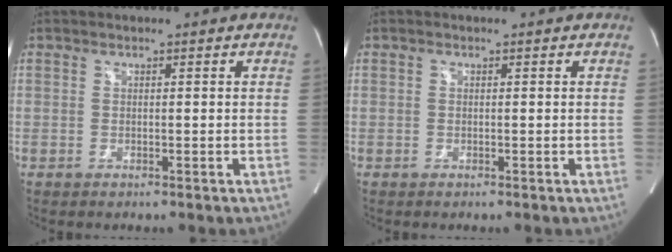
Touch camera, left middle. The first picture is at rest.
{"total": 0.0}